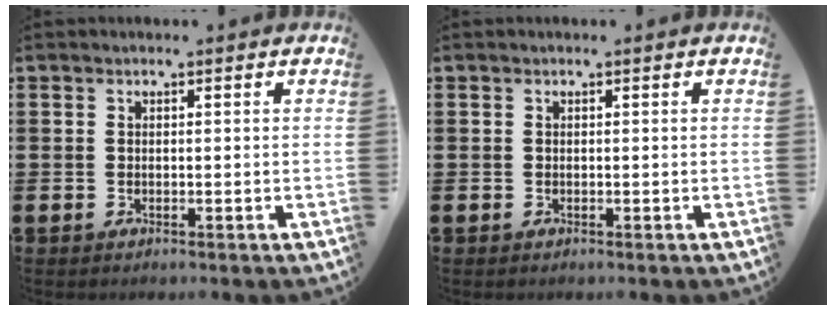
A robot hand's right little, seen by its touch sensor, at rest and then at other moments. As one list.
[{"total": 0.0}]